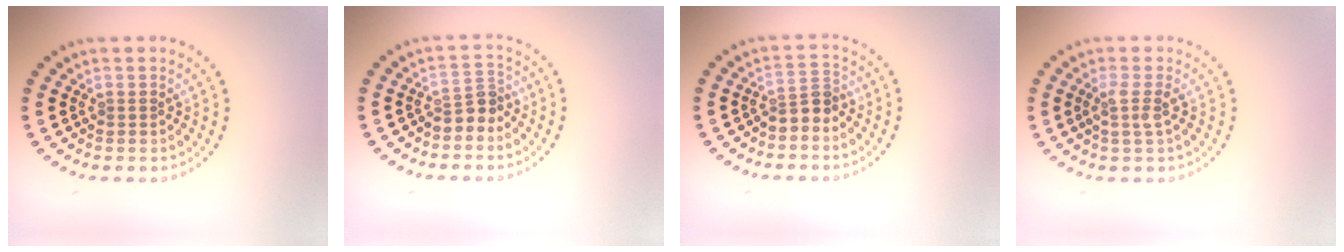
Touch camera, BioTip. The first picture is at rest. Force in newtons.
{"total": 2.3, "press": 1.8, "slide": 1.4}
{"total": 2.4, "press": 1.8, "slide": 1.6}
{"total": 1.9, "press": 1.4, "slide": 1.2}